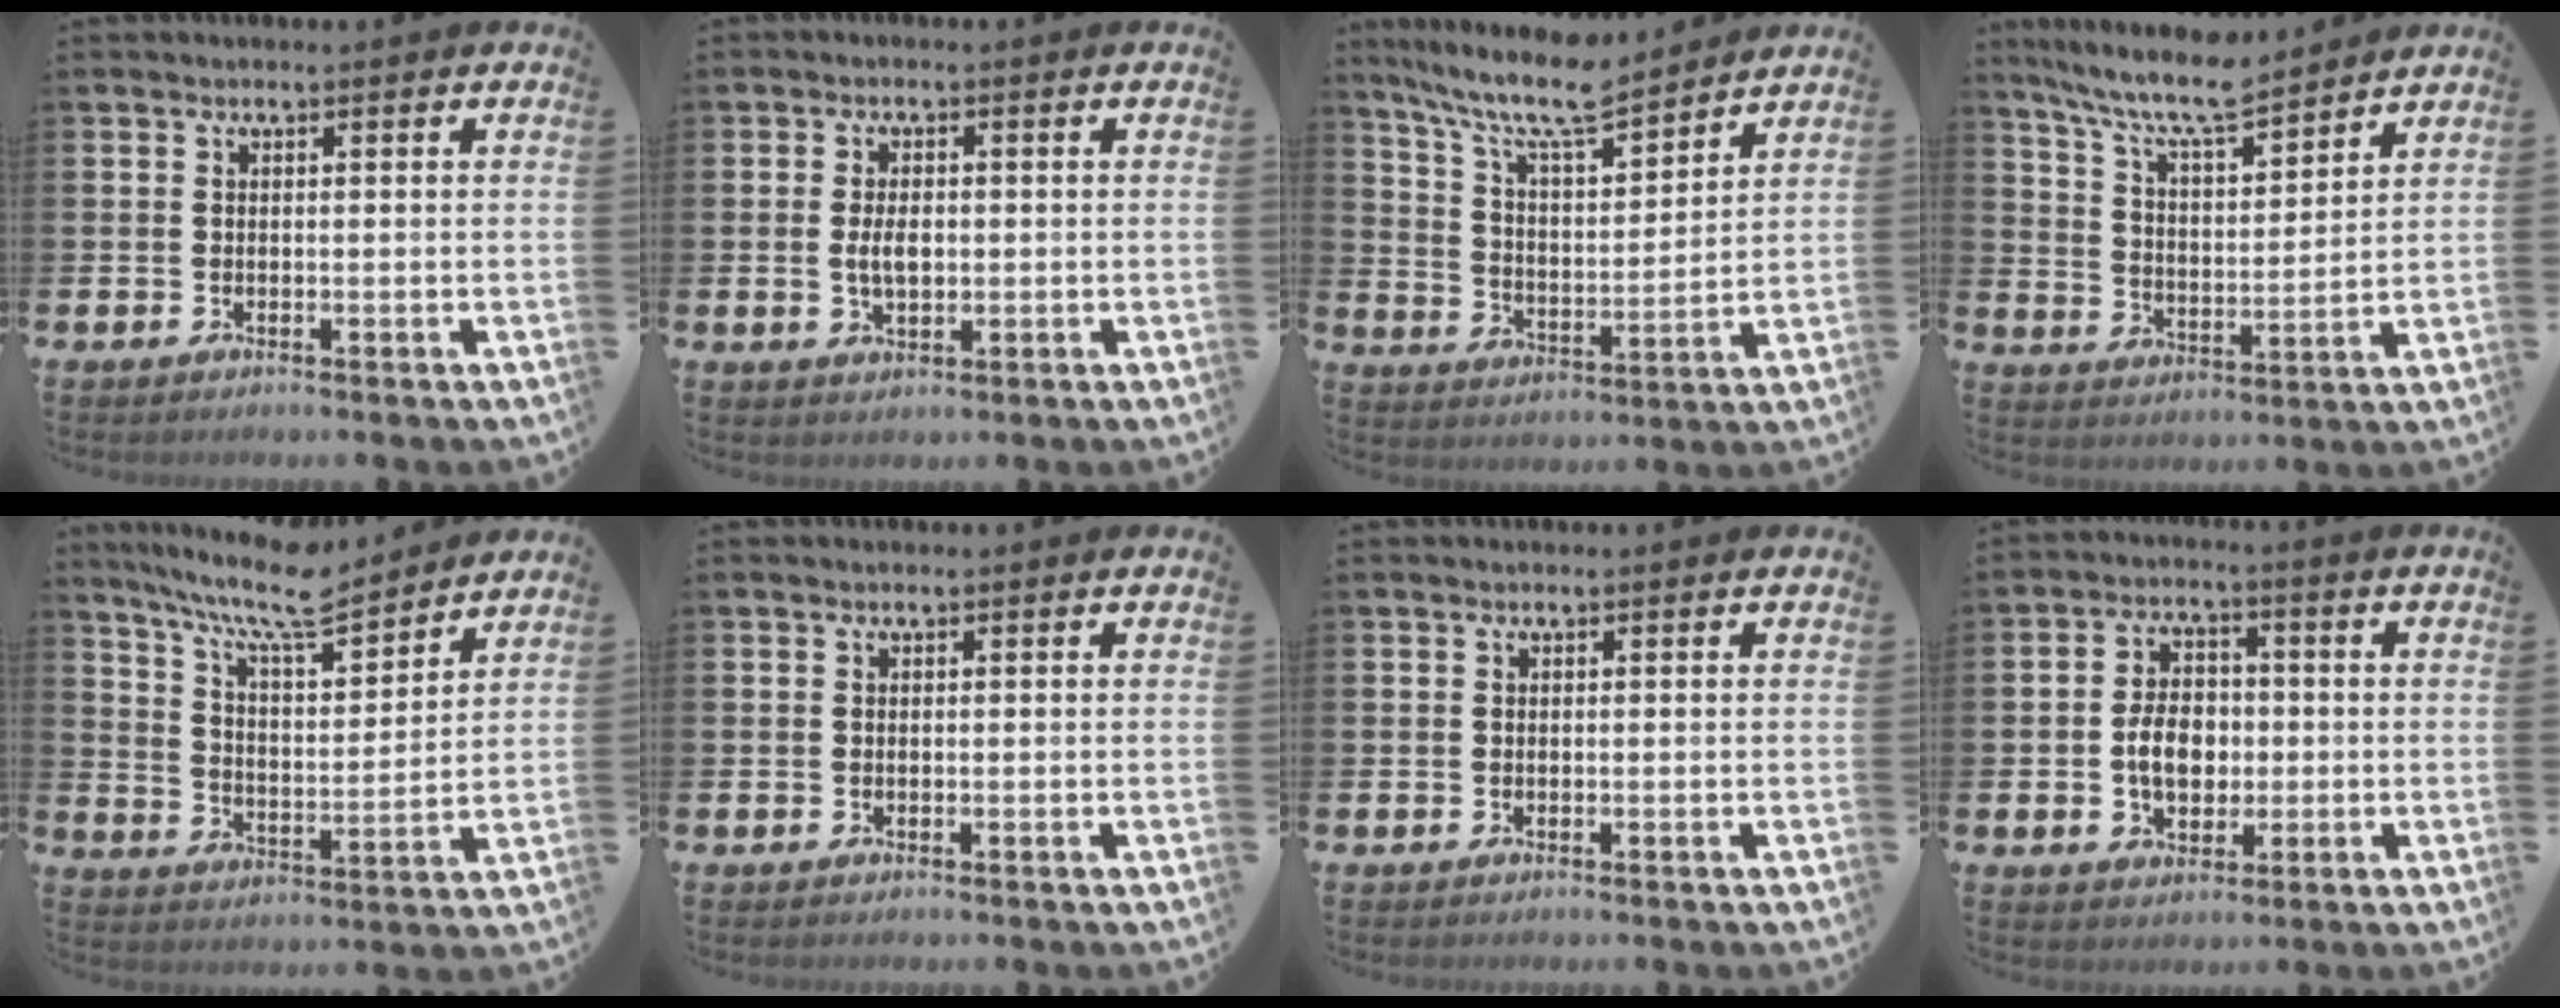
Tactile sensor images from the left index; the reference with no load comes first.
{"total": 3.5, "force": [0.0, 2.0, 2.9], "torque": [-0.036, -0.002, -0.006]}
{"total": 10.1, "force": [8.9, 1.8, 4.6], "torque": [-0.114, -0.051, 0.156]}
{"total": 9.1, "force": [8.2, 1.4, 3.8], "torque": [-0.097, -0.047, 0.144]}
{"total": 9.7, "force": [8.8, 1.4, 4.0], "torque": [-0.103, -0.053, 0.154]}
{"total": 0.0}
{"total": 0.0}
{"total": 5.6, "force": [-0.6, 4.0, 3.8], "torque": [-0.057, 0.006, -0.018]}